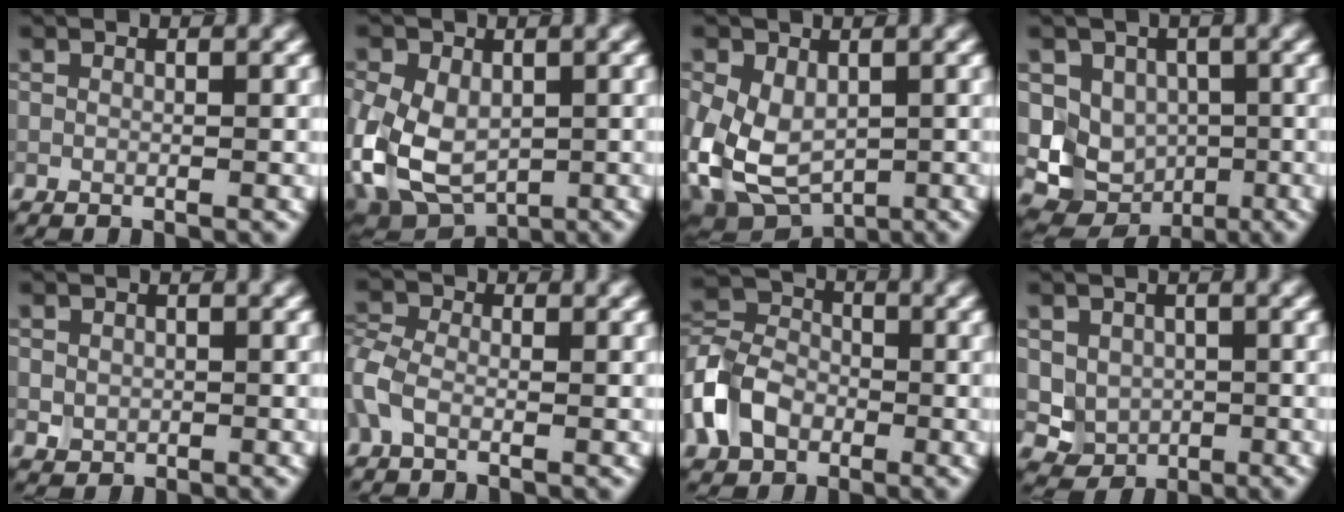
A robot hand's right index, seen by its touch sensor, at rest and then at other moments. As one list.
[{"total": 8.9, "force": [-2.0, 6.0, 6.3], "torque": [-0.149, -0.017, -0.039]}, {"total": 8.0, "force": [-1.4, 5.5, 5.6], "torque": [-0.131, -0.020, -0.017]}, {"total": 6.3, "force": [-0.2, 5.8, 2.6], "torque": [-0.012, -0.009, -0.007]}, {"total": 1.3, "force": [0.1, 1.2, 0.5], "torque": [-0.005, -0.005, 0.003]}, {"total": 2.6, "force": [-0.8, 1.6, 1.8], "torque": [-0.047, 0.006, -0.032]}, {"total": 6.6, "force": [-2.7, 4.8, 3.6], "torque": [-0.074, 0.010, -0.073]}, {"total": 3.1, "force": [0.1, 2.8, 1.3], "torque": [-0.022, -0.009, 0.008]}]